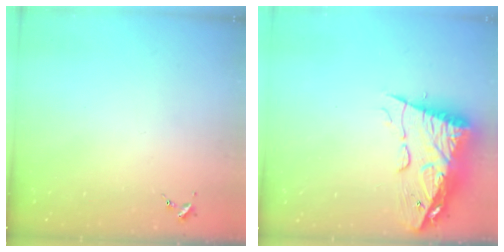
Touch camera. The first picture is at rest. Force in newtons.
{"total": 14.9, "press": 14.8, "slide": 1.2}